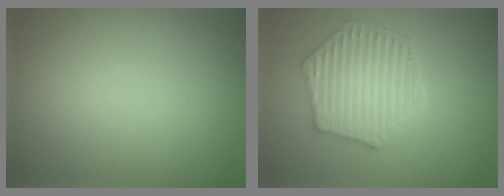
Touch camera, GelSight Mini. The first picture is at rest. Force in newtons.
{"total": 5.6, "press": 4.7, "slide": 3.0}